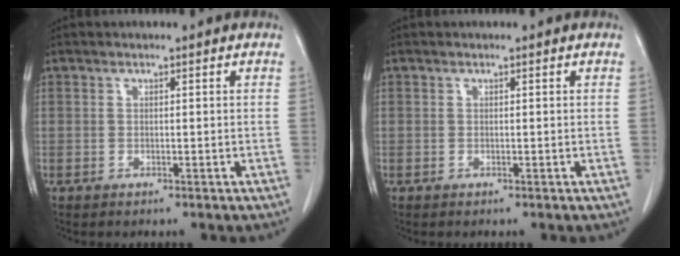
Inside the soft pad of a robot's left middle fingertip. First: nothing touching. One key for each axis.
{"total": 0.0}